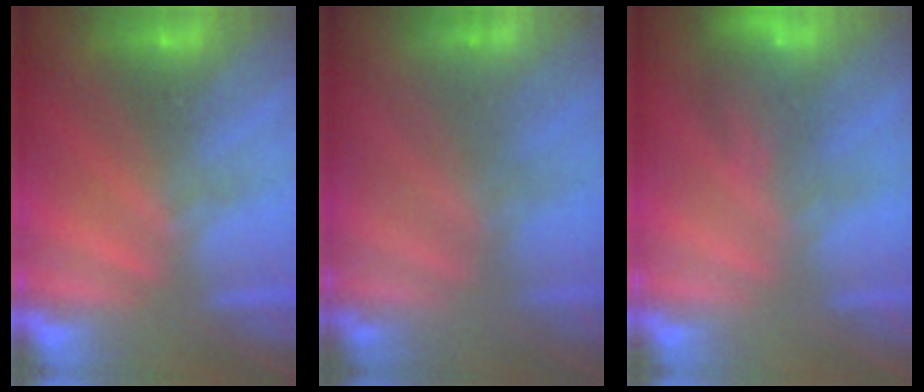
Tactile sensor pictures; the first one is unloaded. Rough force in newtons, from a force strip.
{"total": 2.3}
{"total": 7.6}